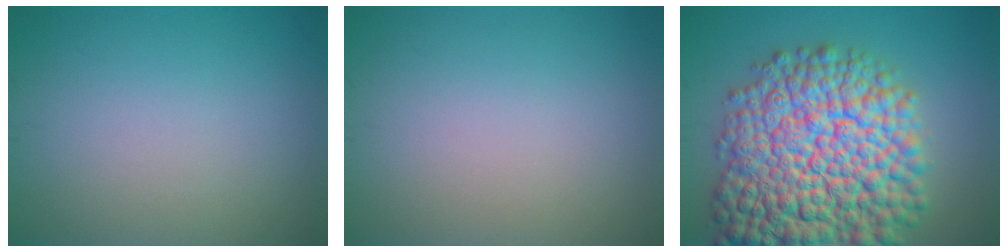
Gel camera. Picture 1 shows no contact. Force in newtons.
{"total": 0.0}
{"total": 17.0, "press": 17.0, "slide": 0.7}